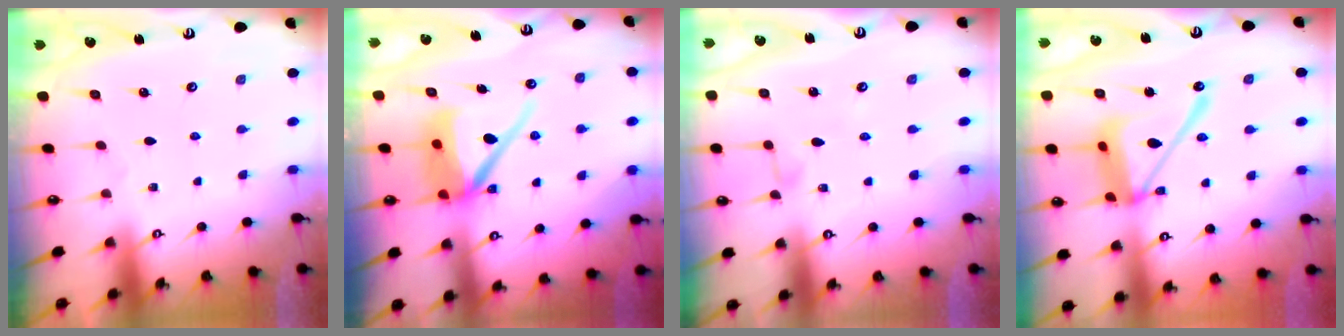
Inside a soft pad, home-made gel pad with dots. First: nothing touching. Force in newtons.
{"total": 9.8, "press": 9.7, "slide": 1.0}
{"total": 3.0, "press": 3.0, "slide": 0.3}
{"total": 17.2, "press": 17.2, "slide": 1.5}